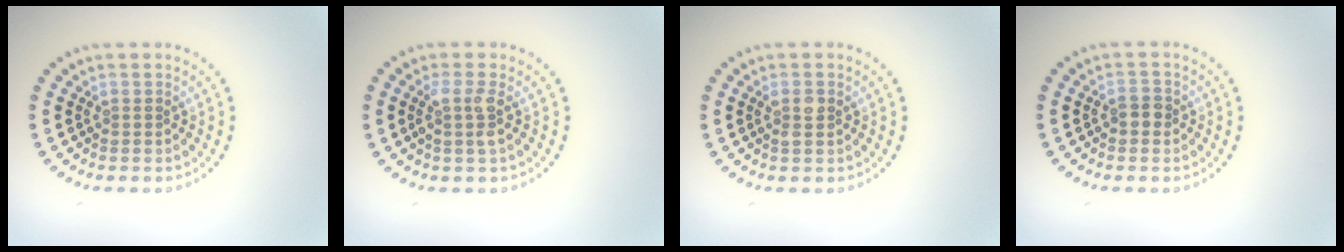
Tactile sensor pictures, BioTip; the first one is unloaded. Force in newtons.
{"total": 1.9, "press": 1.5, "slide": 1.2}
{"total": 1.3, "press": 1.3, "slide": 0.4}
{"total": 1.3, "press": 1.3, "slide": 0.3}